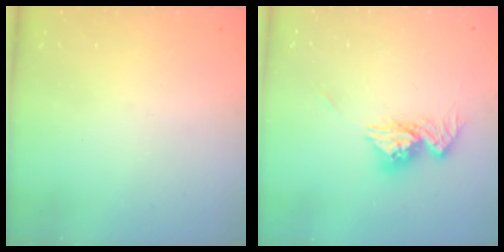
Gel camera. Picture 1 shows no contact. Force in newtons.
{"total": 10.7, "press": 10.6, "slide": 0.9}